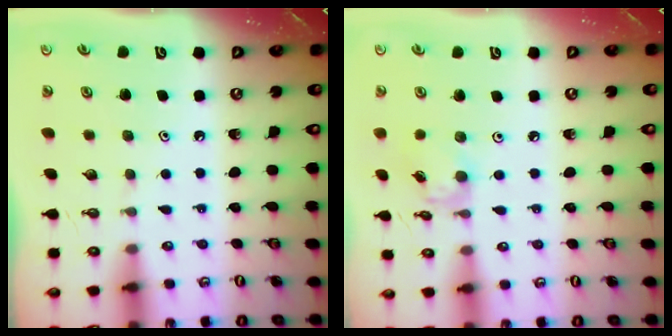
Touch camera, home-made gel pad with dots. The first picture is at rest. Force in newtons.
{"total": 6.0, "press": 6.0, "slide": 0.3}